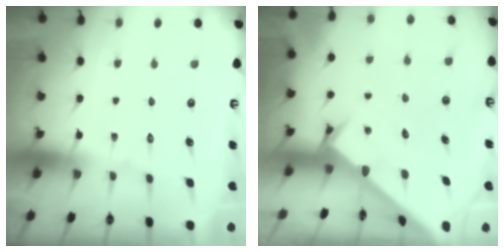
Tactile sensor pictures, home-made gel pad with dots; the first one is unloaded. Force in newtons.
{"total": 2.6, "press": 2.6, "slide": 0.3}